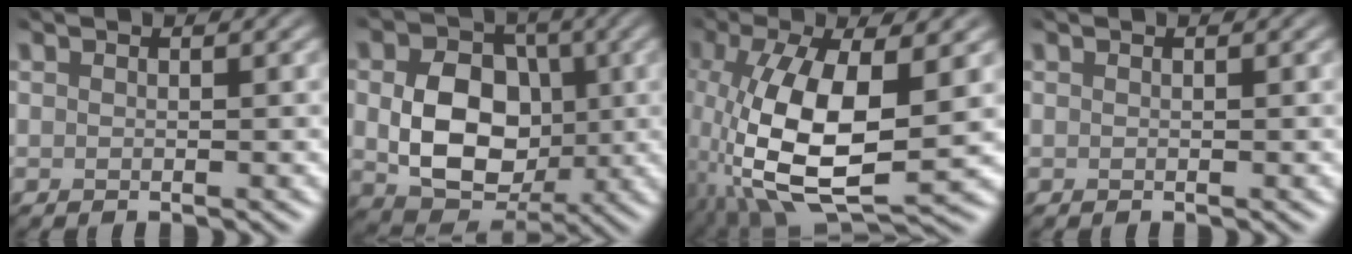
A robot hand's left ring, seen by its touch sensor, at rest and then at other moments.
{"total": 8.3, "force": [-1.2, 6.3, 5.2], "torque": [-0.104, -0.016, -0.012]}
{"total": 11.3, "force": [-3.1, 4.2, 10.0], "torque": [-0.210, -0.008, -0.053]}
{"total": 0.0}